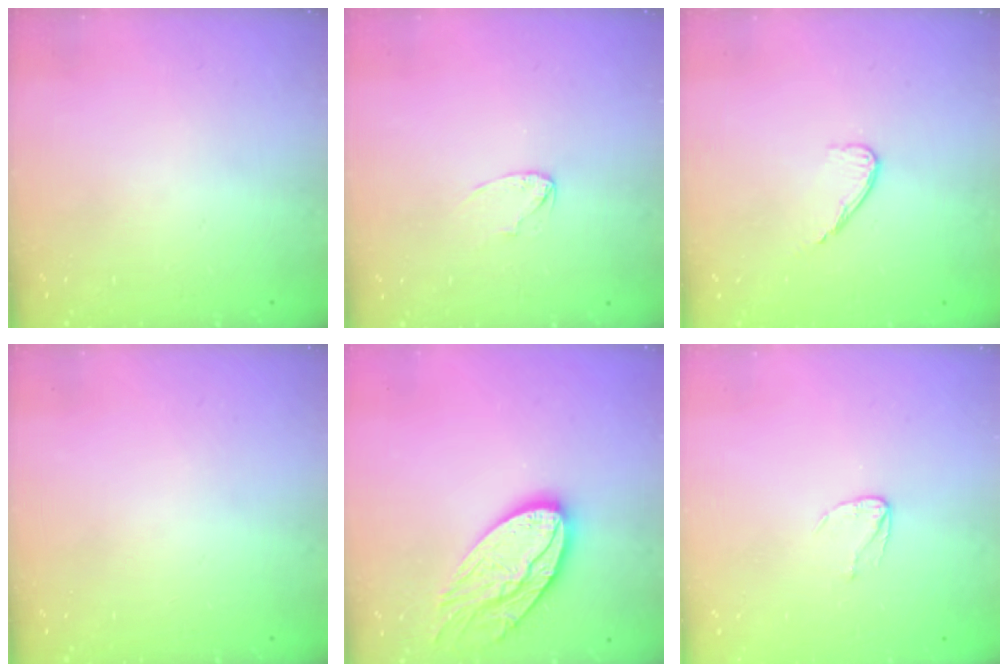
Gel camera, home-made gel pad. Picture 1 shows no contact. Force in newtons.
{"total": 2.5, "press": 2.5, "slide": 0.2}
{"total": 6.6, "press": 6.6, "slide": 0.5}
{"total": 0.0}
{"total": 15.9, "press": 15.8, "slide": 1.2}
{"total": 4.5, "press": 4.5, "slide": 0.4}